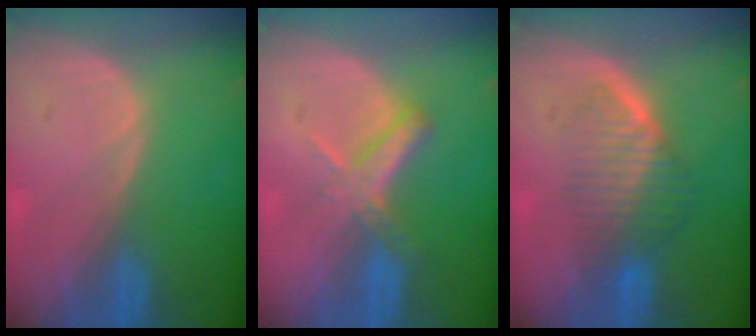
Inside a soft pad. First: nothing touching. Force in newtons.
{"total": 5.5, "press": 4.9, "slide": 2.6}
{"total": 6.7, "press": 6.1, "slide": 2.8}